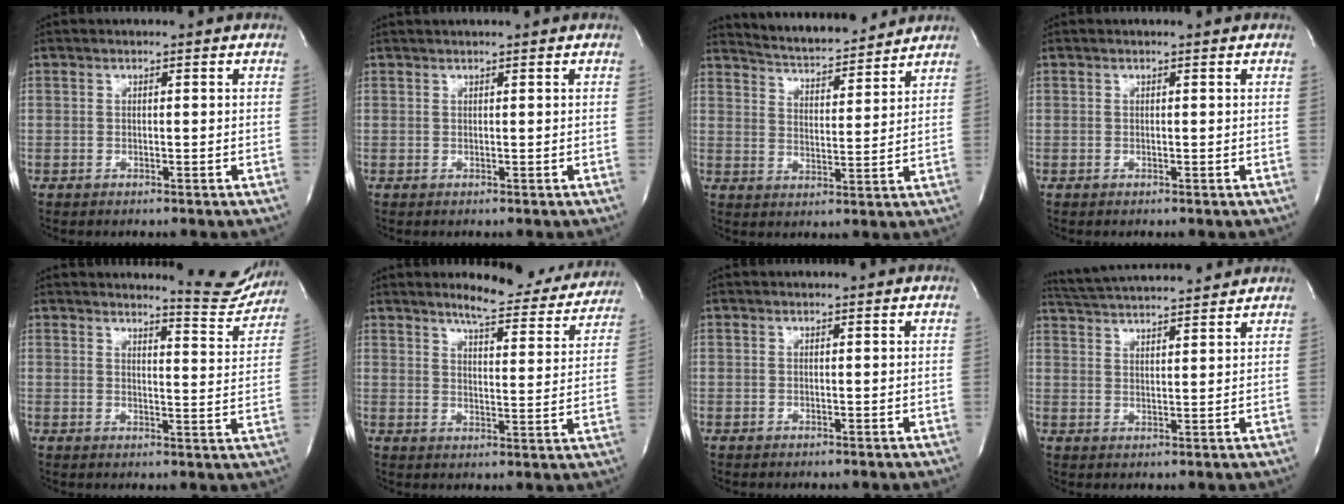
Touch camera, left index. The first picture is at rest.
{"total": 1.8, "force": [1.6, 0.0, 0.8], "torque": [-0.007, 0.020, 0.027]}
{"total": 10.5, "force": [10.2, 1.1, 2.3], "torque": [-0.046, 0.001, 0.157]}
{"total": 0.0}
{"total": 7.4, "force": [7.4, 0.4, 0.1], "torque": [0.004, -0.048, 0.077]}
{"total": 12.7, "force": [11.8, 2.4, 4.2], "torque": [-0.042, -0.030, 0.134]}
{"total": 0.0}
{"total": 13.0, "force": [12.1, 0.8, 4.6], "torque": [-0.094, 0.022, 0.185]}